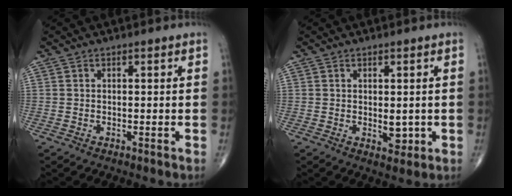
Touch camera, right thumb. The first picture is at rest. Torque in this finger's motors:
{"motor_torque": [1.99, 3.02, 0.14, -0.25, 0.26]}